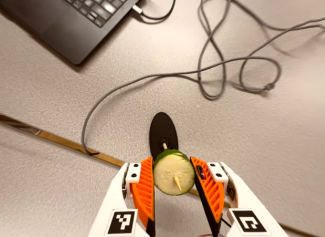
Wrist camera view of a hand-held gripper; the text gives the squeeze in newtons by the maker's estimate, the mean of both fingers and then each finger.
{"total": 8.4, "left": 8.5, "right": 8.4}